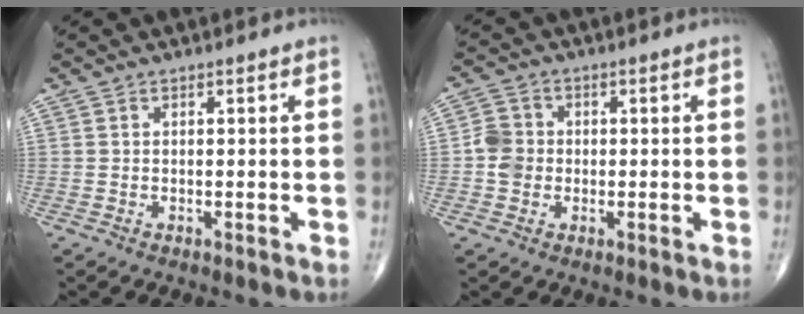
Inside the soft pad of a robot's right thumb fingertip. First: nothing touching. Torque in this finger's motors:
{"motor_torque": [0.02, 0.18, 0.22, -0.25, 0.04]}